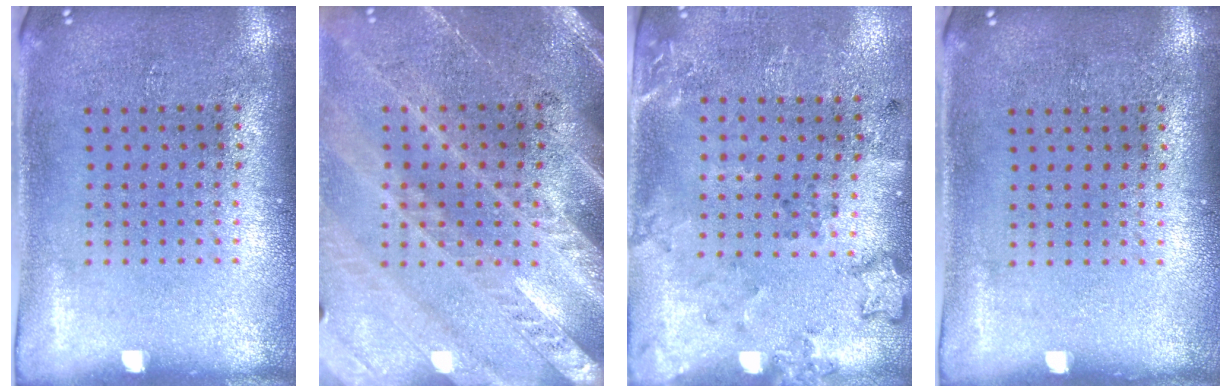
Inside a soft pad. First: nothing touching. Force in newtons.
{"total": 2.9, "press": 2.7, "slide": 1.2}
{"total": 2.0, "press": 1.4, "slide": 1.4}
{"total": 0.0}